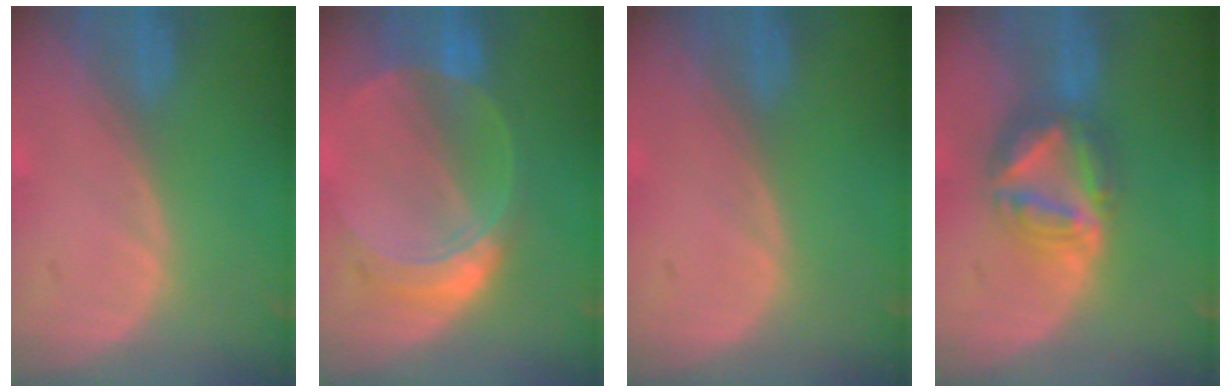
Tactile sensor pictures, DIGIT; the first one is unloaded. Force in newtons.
{"total": 7.6, "press": 6.8, "slide": 3.4}
{"total": 0.0}
{"total": 7.9, "press": 6.7, "slide": 4.2}